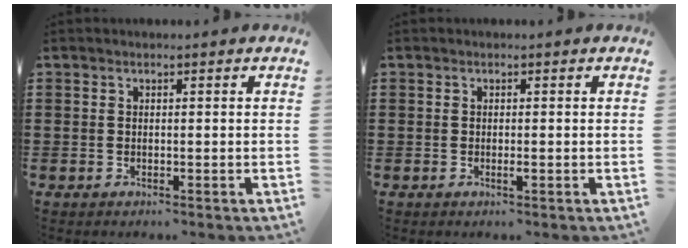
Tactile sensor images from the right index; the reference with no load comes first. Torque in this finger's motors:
{"motor_torque": [0.49, 0.47, 0.02, 0.01]}